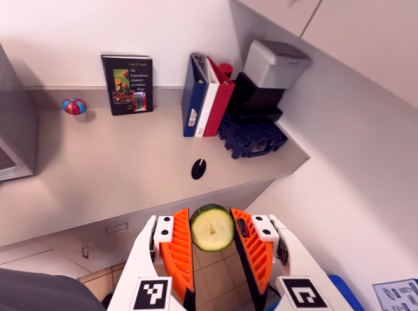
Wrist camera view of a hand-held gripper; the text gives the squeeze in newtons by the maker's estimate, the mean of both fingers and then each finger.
{"total": 6.1, "left": 6.0, "right": 6.3}